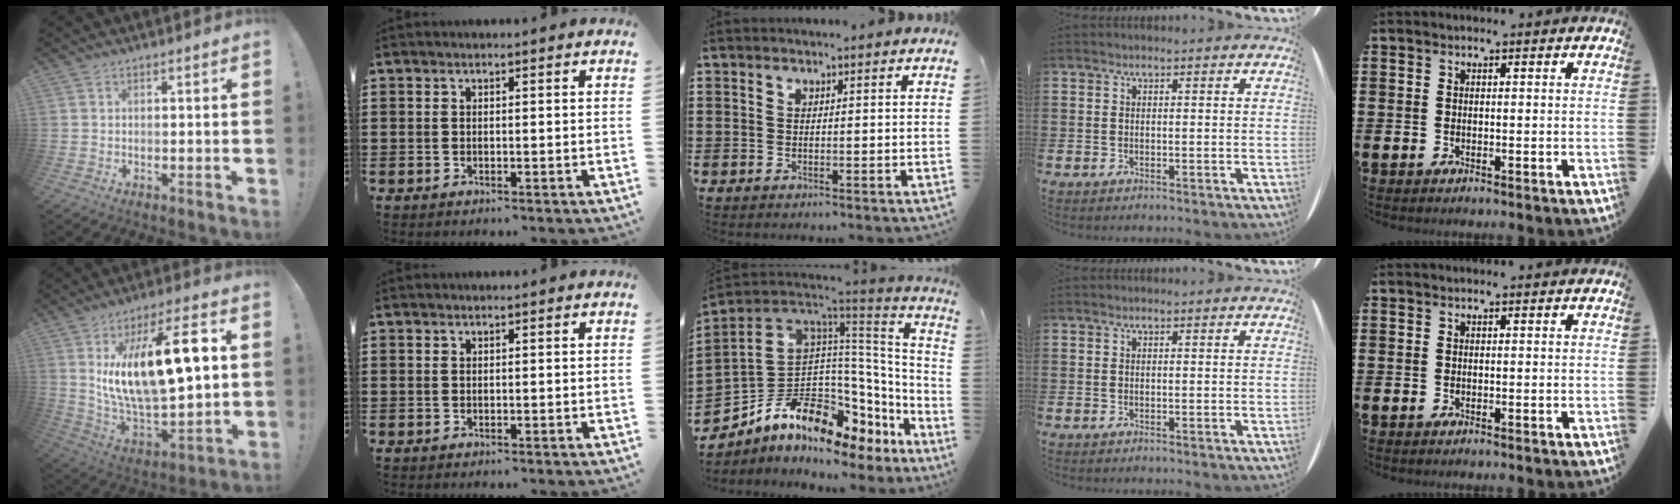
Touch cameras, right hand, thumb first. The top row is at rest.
{"thumb": {"total": 22.0, "force": [6.1, 8.3, 19.4], "torque": [-0.336, -0.032, 0.101]}, "middle": {"total": 9.4, "force": [-5.4, 6.2, 4.7], "torque": [-0.126, -0.014, -0.107]}}